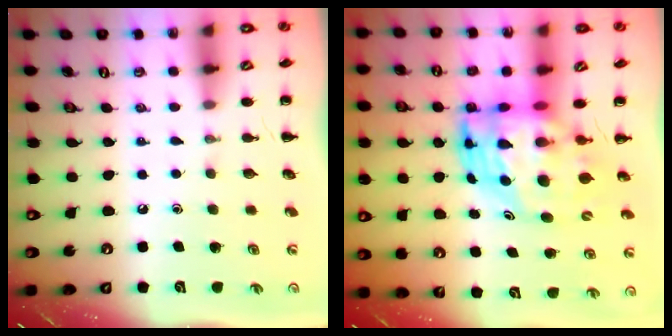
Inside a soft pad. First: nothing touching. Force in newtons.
{"total": 9.1, "press": 8.9, "slide": 2.1}